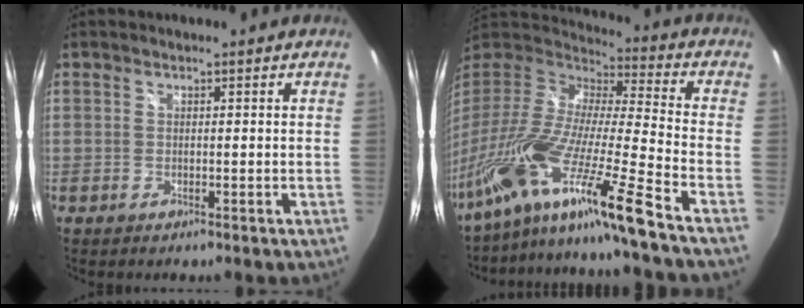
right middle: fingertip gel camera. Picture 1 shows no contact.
{"total": 25.7, "force": [-18.1, -0.6, 18.2], "torque": [-0.300, -0.073, -0.327]}